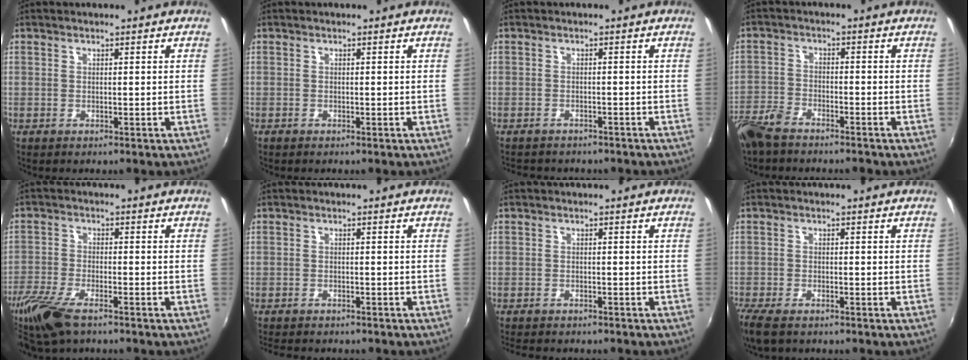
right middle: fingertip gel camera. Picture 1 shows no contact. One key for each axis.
{"total": 0.5, "fx": -0.5, "fy": 0.2, "fz": 0.1, "tx": -0.003, "ty": -0.003, "tz": -0.011}
{"total": 5.6, "fx": -5.0, "fy": 2.0, "fz": 1.8, "tx": -0.045, "ty": -0.016, "tz": -0.071}
{"total": 7.4, "fx": -6.0, "fy": 2.6, "fz": 3.3, "tx": -0.087, "ty": -0.013, "tz": -0.122}
{"total": 10.0, "fx": -7.0, "fy": 3.2, "fz": 6.3, "tx": -0.159, "ty": -0.030, "tz": -0.142}
{"total": 5.0, "fx": -4.5, "fy": 1.3, "fz": 1.8, "tx": -0.047, "ty": -0.018, "tz": -0.070}
{"total": 4.7, "fx": -4.1, "fy": 1.3, "fz": 1.7, "tx": -0.045, "ty": -0.017, "tz": -0.065}
{"total": 6.4, "fx": -4.9, "fy": 2.1, "fz": 3.6, "tx": -0.092, "ty": -0.029, "tz": -0.095}